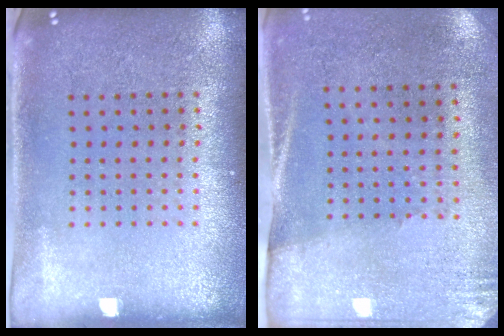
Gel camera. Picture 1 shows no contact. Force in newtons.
{"total": 2.7, "press": 2.3, "slide": 1.4}